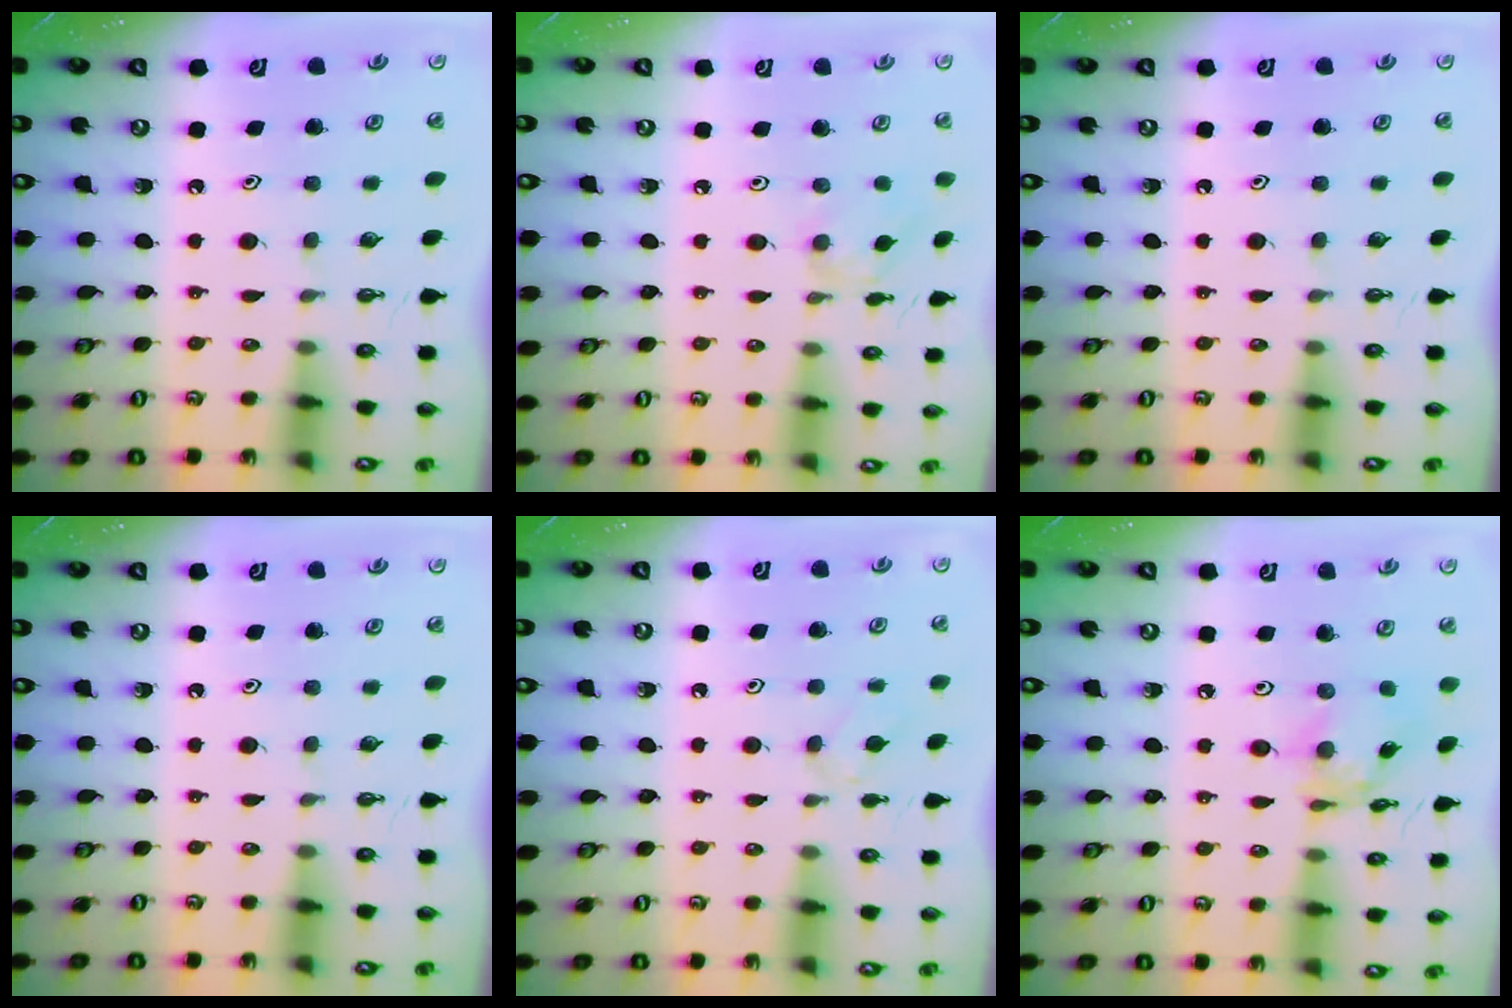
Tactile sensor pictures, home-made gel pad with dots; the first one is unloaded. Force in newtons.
{"total": 2.9, "press": 2.9, "slide": 0.2}
{"total": 0.0}
{"total": 0.0}
{"total": 2.2, "press": 2.1, "slide": 0.6}
{"total": 9.2, "press": 9.2, "slide": 0.6}